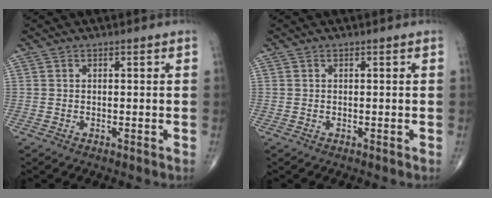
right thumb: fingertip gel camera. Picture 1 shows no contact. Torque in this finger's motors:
{"motor_torque": [-0.12, 0.12, -0.08, 0.09, 0.00]}